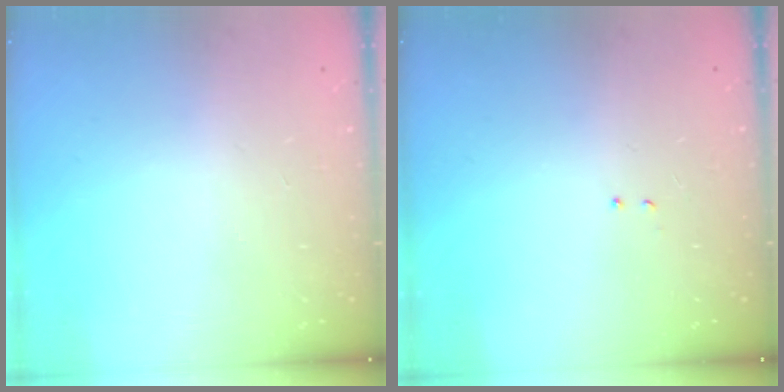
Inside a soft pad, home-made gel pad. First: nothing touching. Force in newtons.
{"total": 2.1, "press": 2.0, "slide": 0.6}